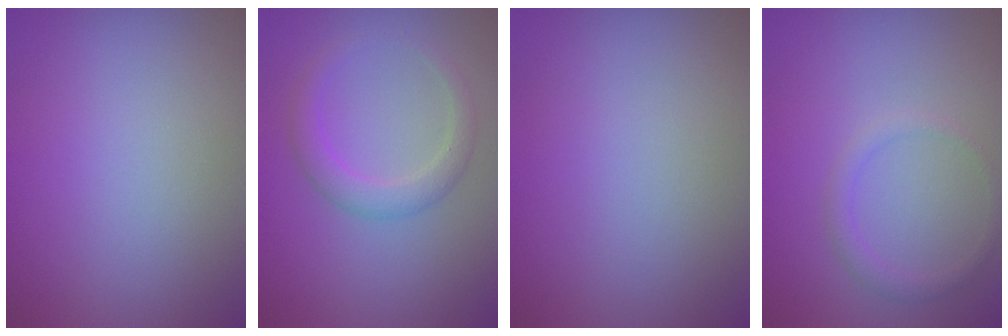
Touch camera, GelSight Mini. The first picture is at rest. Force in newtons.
{"total": 2.5, "press": 2.5, "slide": 0.1}
{"total": 0.0}
{"total": 1.4, "press": 1.4, "slide": 0.0}